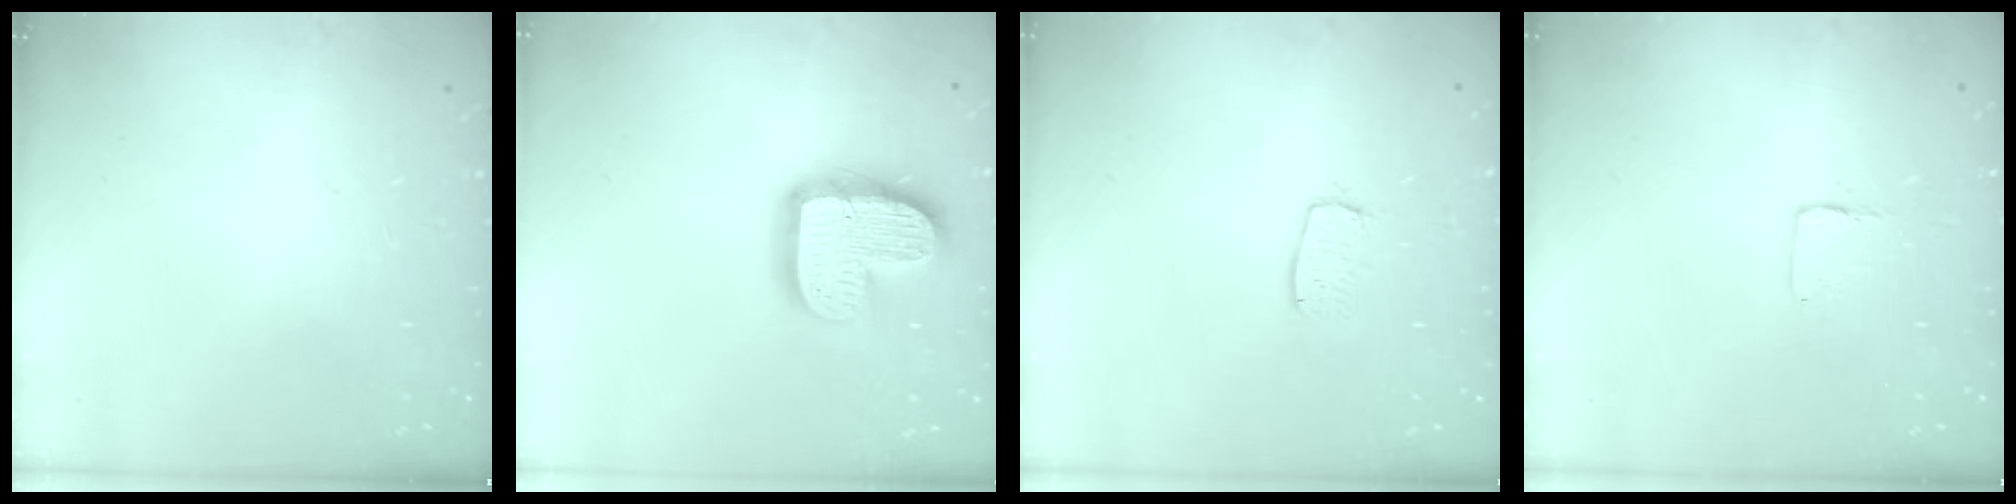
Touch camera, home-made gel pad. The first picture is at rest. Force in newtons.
{"total": 16.7, "press": 16.6, "slide": 1.2}
{"total": 5.5, "press": 5.5, "slide": 0.3}
{"total": 1.0, "press": 1.0, "slide": 0.1}